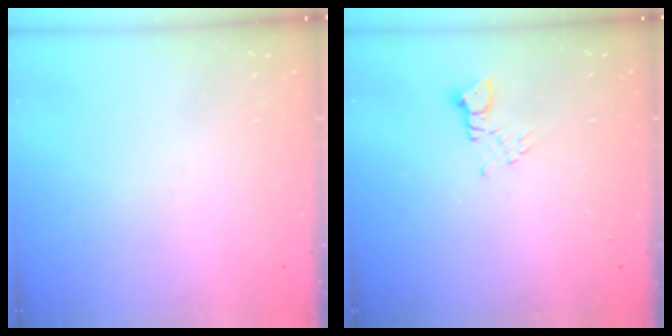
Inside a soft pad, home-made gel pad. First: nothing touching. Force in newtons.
{"total": 2.4, "press": 2.3, "slide": 0.3}